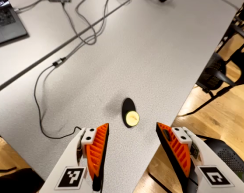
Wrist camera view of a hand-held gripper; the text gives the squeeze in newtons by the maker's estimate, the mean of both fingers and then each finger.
{"total": 0.0}